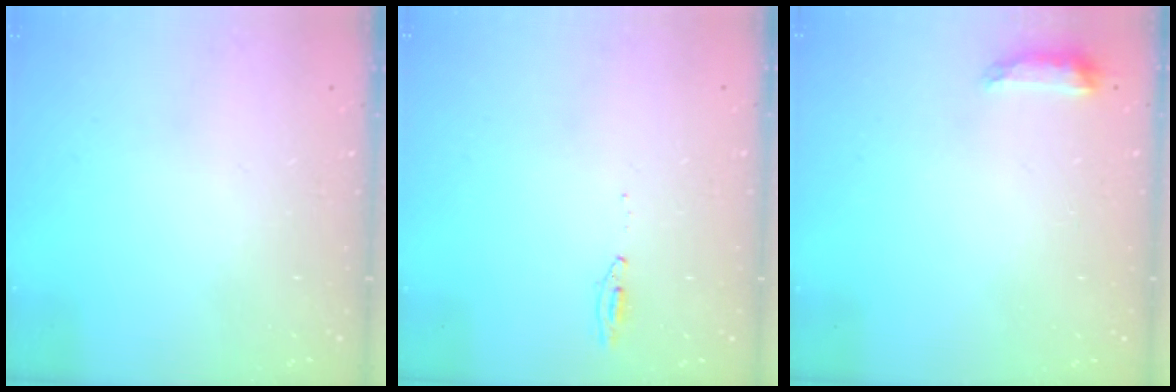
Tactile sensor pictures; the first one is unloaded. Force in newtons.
{"total": 4.3, "press": 4.1, "slide": 1.3}
{"total": 6.5, "press": 6.4, "slide": 1.0}